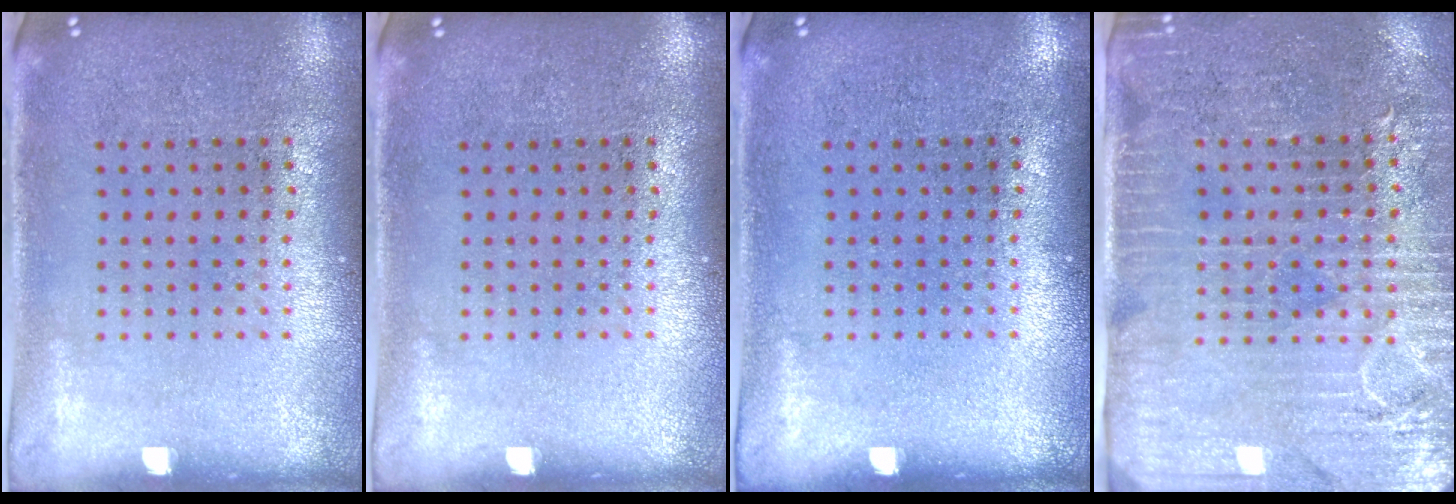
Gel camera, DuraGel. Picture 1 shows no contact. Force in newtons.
{"total": 0.0}
{"total": 0.0}
{"total": 3.7, "press": 3.2, "slide": 1.7}